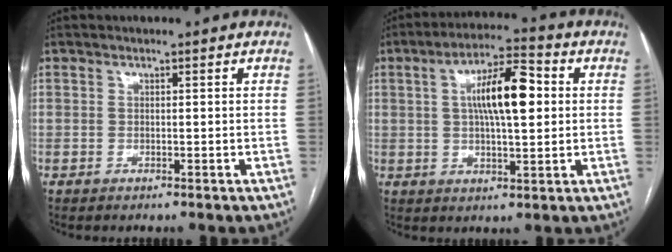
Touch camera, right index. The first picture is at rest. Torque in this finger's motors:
{"motor_torque": [1.56, 0.30, 0.82, 0.16]}